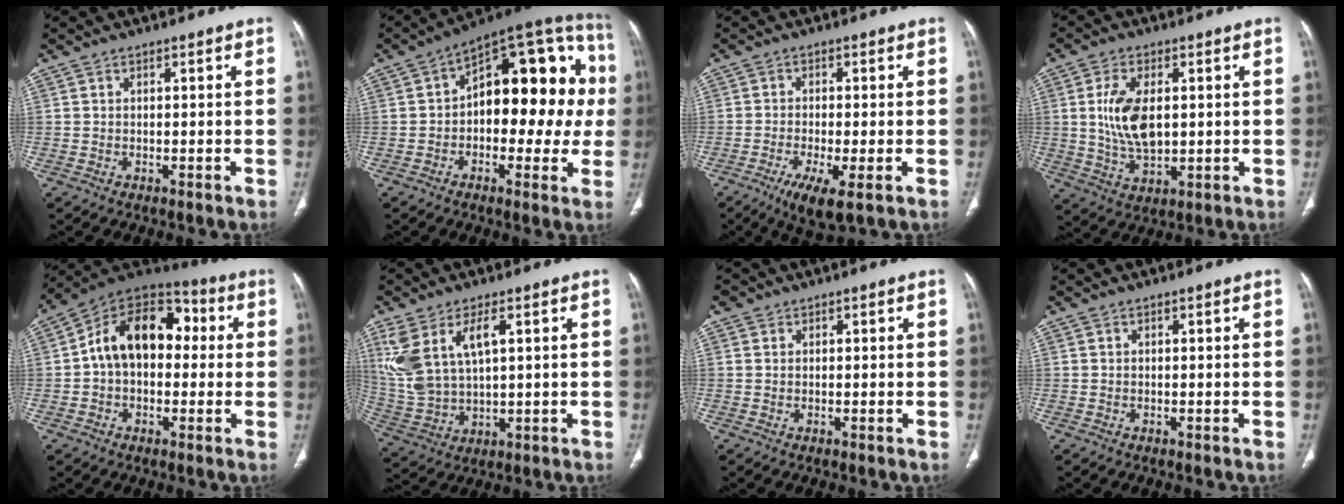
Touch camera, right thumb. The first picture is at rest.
{"total": 22.7, "force": [1.3, 12.1, 19.2], "torque": [-0.204, 0.044, 0.004]}
{"total": 7.2, "force": [-3.4, 1.5, 6.2], "torque": [-0.116, -0.012, -0.057]}
{"total": 10.2, "force": [1.4, 5.5, 8.5], "torque": [-0.165, -0.011, 0.035]}
{"total": 16.2, "force": [1.4, 11.0, 11.9], "torque": [-0.156, 0.046, 0.009]}
{"total": 12.6, "force": [4.7, 6.0, 10.1], "torque": [-0.226, -0.014, 0.111]}
{"total": 0.8, "force": [0.4, 0.7, -0.1], "torque": [0.012, 0.000, 0.003]}
{"total": 0.0}